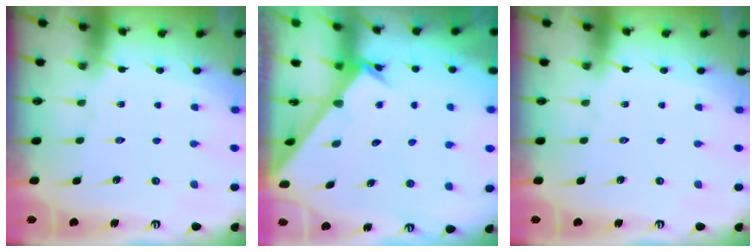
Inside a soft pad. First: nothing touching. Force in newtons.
{"total": 2.5, "press": 2.5, "slide": 0.2}
{"total": 0.0}